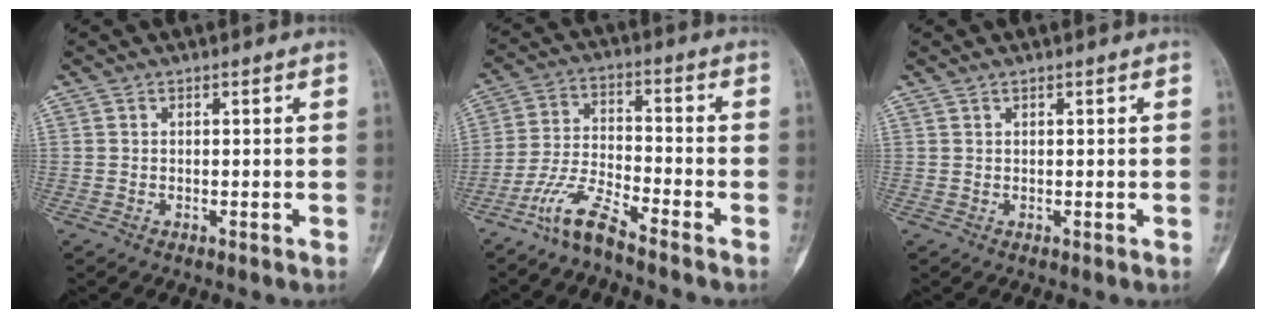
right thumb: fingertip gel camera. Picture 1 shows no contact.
{"total": 7.7, "force": [-6.2, 1.3, 4.3], "torque": [-0.092, 0.043, -0.131]}
{"total": 0.7, "force": [0.6, 0.2, 0.3], "torque": [0.001, -0.001, 0.012]}